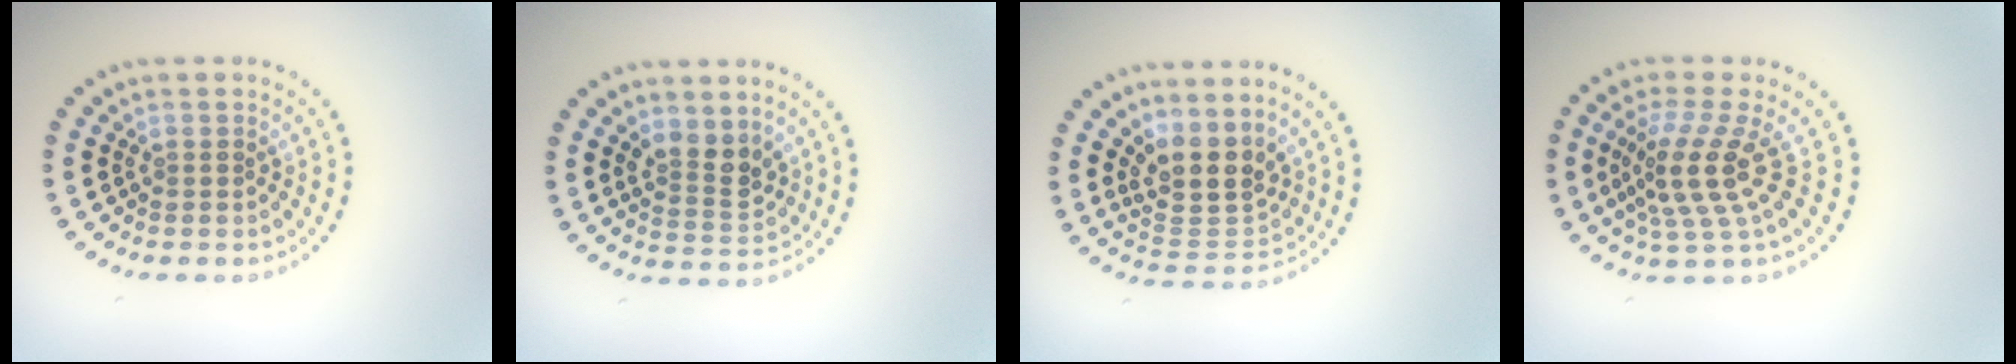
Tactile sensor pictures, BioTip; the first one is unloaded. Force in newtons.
{"total": 2.8, "press": 2.5, "slide": 1.2}
{"total": 4.2, "press": 3.6, "slide": 2.2}
{"total": 4.4, "press": 3.1, "slide": 3.0}